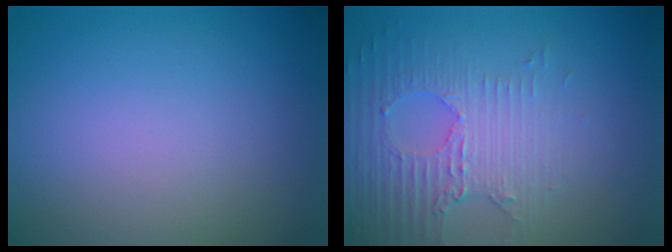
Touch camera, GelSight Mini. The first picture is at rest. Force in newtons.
{"total": 3.7, "press": 3.3, "slide": 1.7}